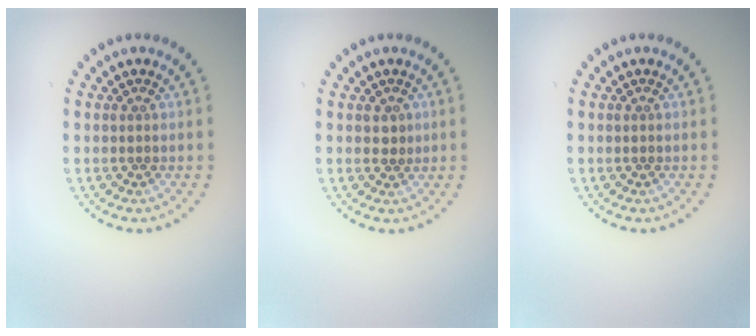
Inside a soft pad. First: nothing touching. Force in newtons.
{"total": 1.0, "press": 0.9, "slide": 0.4}
{"total": 0.0}